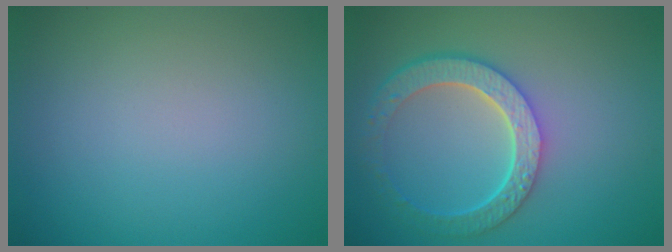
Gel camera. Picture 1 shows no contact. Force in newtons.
{"total": 5.8, "press": 4.4, "slide": 3.8}